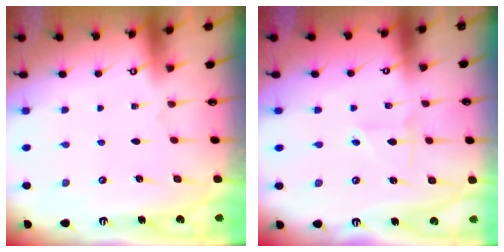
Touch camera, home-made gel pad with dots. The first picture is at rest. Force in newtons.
{"total": 2.2, "press": 2.1, "slide": 0.6}